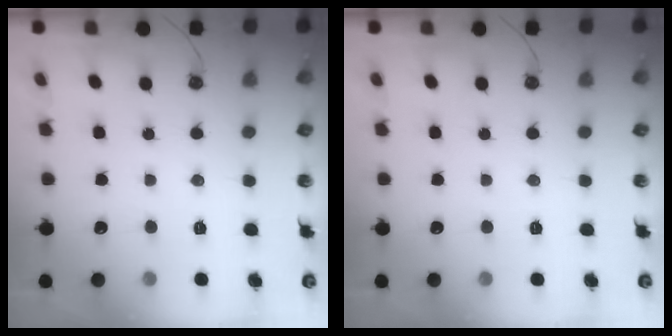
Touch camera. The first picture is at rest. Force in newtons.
{"total": 0.0}